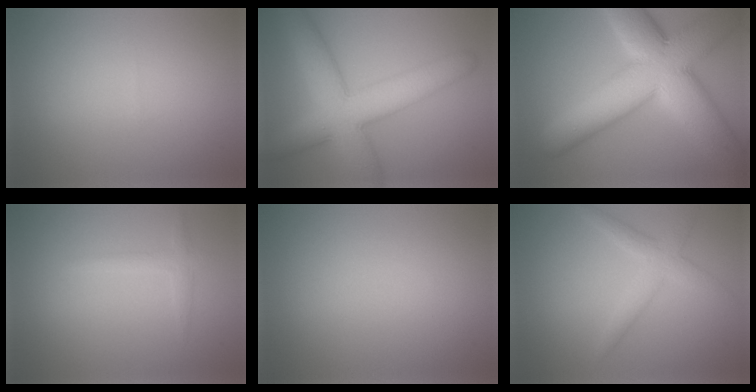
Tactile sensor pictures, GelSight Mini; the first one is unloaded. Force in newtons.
{"total": 9.1, "press": 9.1, "slide": 0.3}
{"total": 14.2, "press": 14.2, "slide": 1.1}
{"total": 1.4, "press": 1.4, "slide": 0.0}
{"total": 0.0}
{"total": 2.7, "press": 2.7, "slide": 0.0}